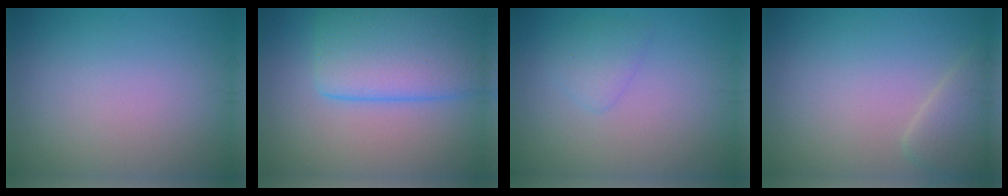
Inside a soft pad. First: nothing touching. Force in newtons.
{"total": 7.9, "press": 7.9, "slide": 0.5}
{"total": 1.6, "press": 1.6, "slide": 0.1}
{"total": 2.4, "press": 2.4, "slide": 0.2}